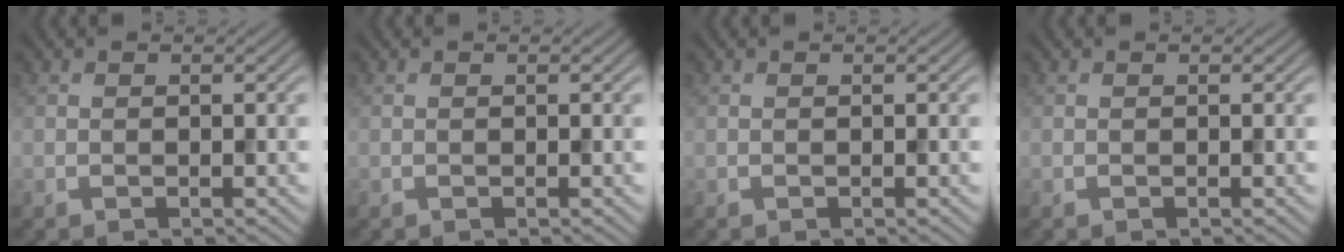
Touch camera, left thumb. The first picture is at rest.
{"total": 0.0}
{"total": 0.0}
{"total": 0.0}